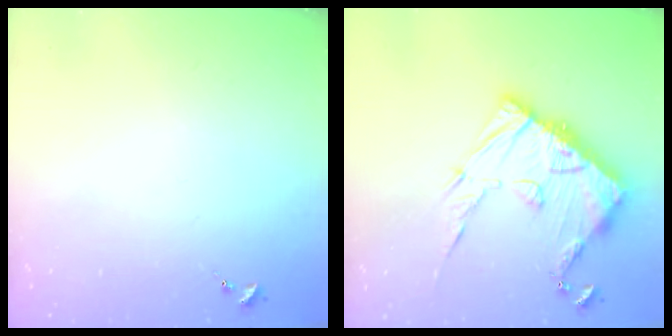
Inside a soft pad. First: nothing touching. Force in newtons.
{"total": 18.0, "press": 17.9, "slide": 1.6}